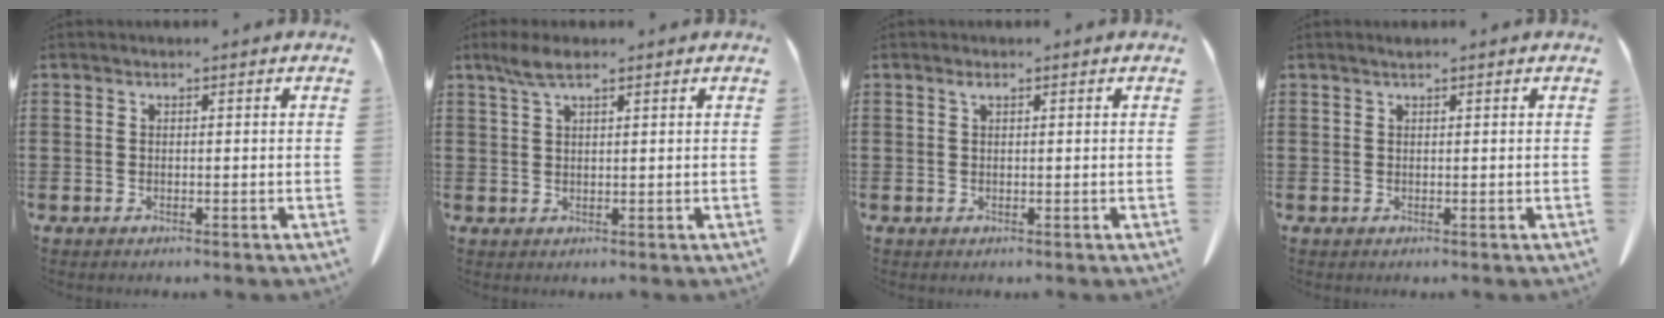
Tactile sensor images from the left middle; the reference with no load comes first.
{"total": 3.4, "force": [2.0, 0.8, 2.6], "torque": [-0.056, 0.002, 0.037]}
{"total": 0.9, "force": [0.4, 0.3, 0.7], "torque": [-0.016, 0.003, 0.007]}
{"total": 0.6, "force": [0.5, 0.0, 0.5], "torque": [-0.011, -0.002, 0.009]}